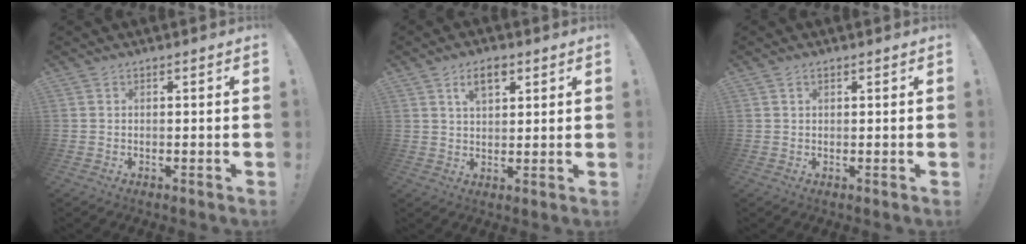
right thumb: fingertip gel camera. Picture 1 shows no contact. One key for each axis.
{"total": 5.9, "fx": 3.1, "fy": 3.0, "fz": 4.1, "tx": -0.064, "ty": -0.004, "tz": 0.052}
{"total": 0.9, "fx": 0.6, "fy": 0.6, "fz": 0.4, "tx": -0.005, "ty": 0.000, "tz": 0.010}